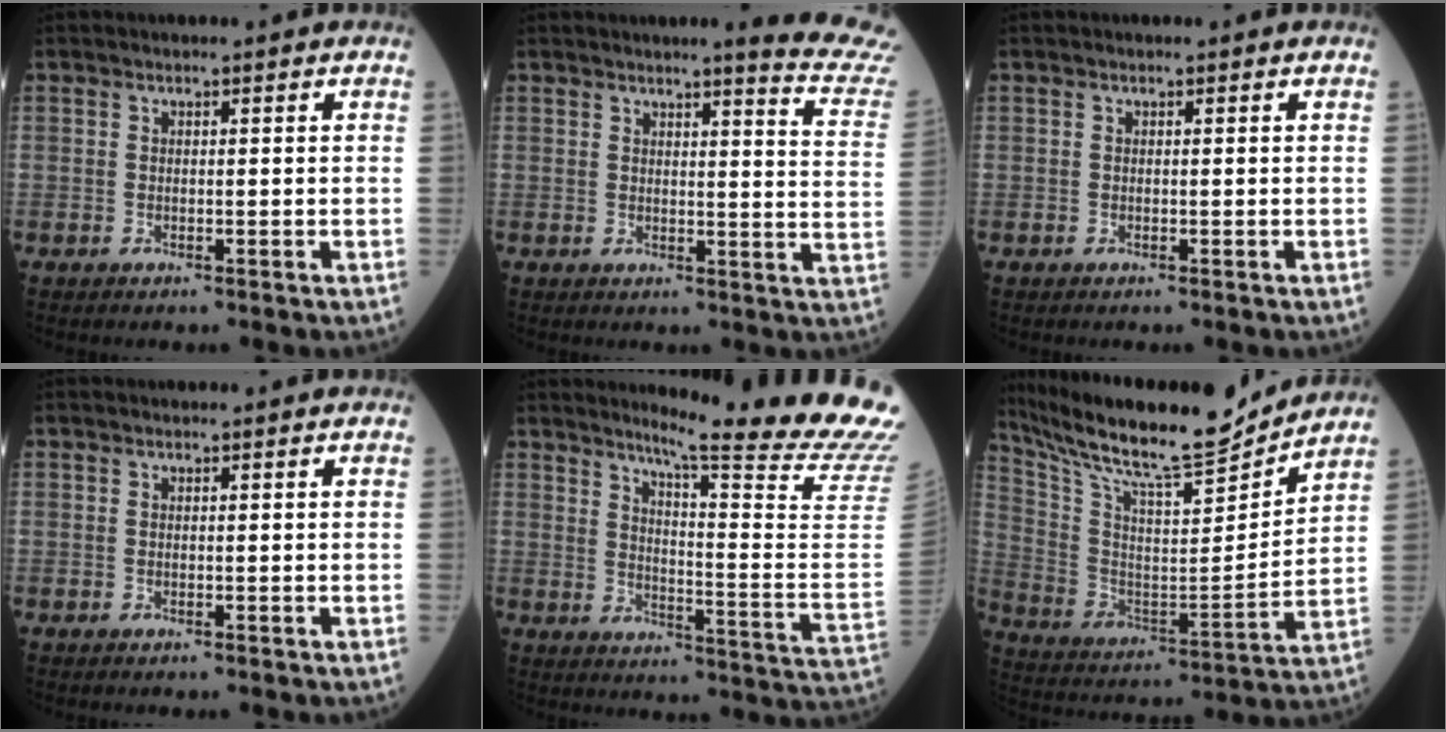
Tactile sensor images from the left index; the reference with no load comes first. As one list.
[{"total": 10.5, "force": [9.8, -1.5, 3.2], "torque": [-0.031, -0.091, 0.086]}, {"total": 0.0}, {"total": 0.0}, {"total": 23.3, "force": [20.6, -2.1, 10.8], "torque": [-0.155, -0.146, 0.245]}, {"total": 20.9, "force": [19.0, 1.2, 8.7], "torque": [-0.180, -0.026, 0.316]}]